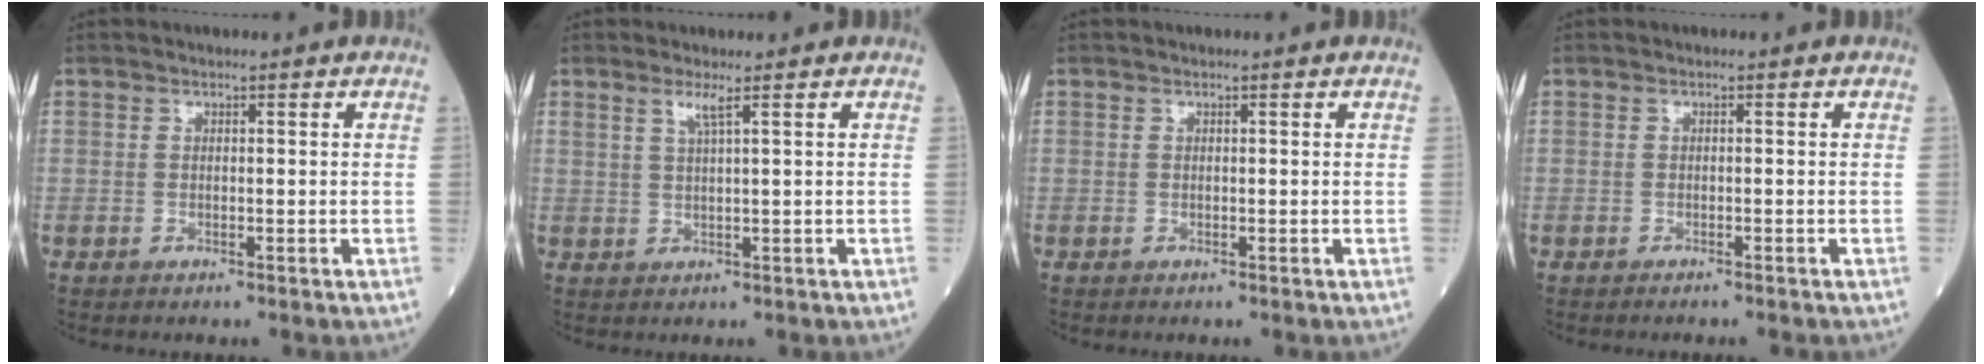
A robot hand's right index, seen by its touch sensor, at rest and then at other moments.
{"total": 2.1, "force": [1.2, -0.4, 1.6], "torque": [-0.039, -0.001, 0.029]}
{"total": 0.0}
{"total": 1.7, "force": [-1.5, 0.0, 0.8], "torque": [-0.013, 0.000, -0.016]}